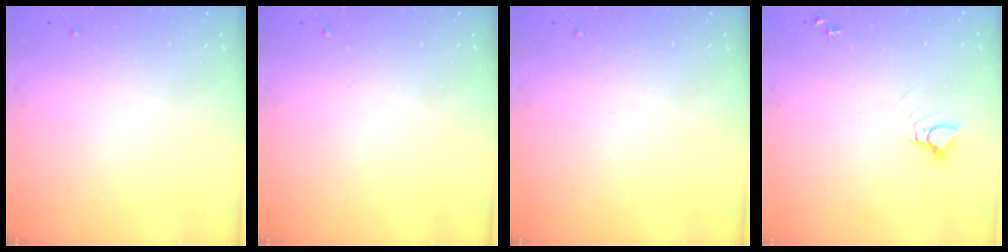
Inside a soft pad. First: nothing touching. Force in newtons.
{"total": 0.0}
{"total": 0.0}
{"total": 3.9, "press": 3.9, "slide": 0.2}